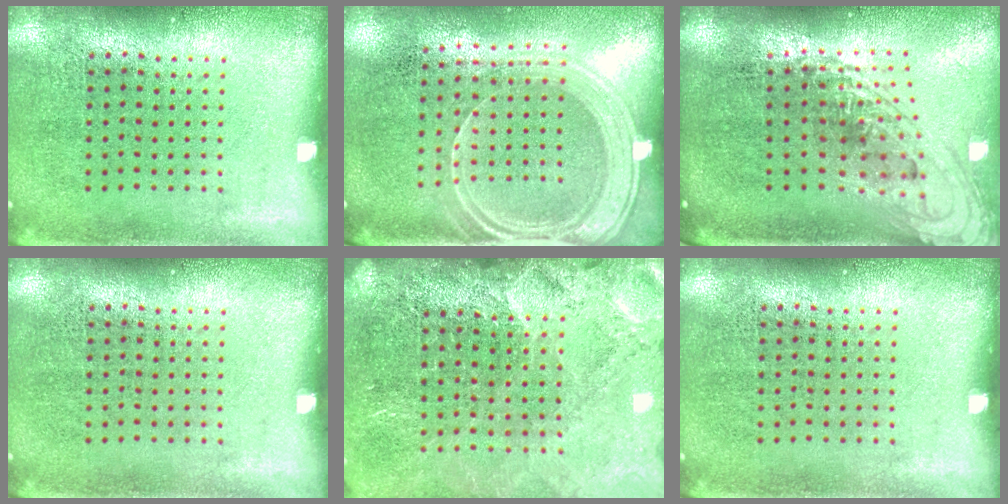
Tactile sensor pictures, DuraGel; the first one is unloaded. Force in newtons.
{"total": 1.8, "press": 1.5, "slide": 0.9}
{"total": 1.8, "press": 1.3, "slide": 1.2}
{"total": 0.0}
{"total": 3.4, "press": 3.0, "slide": 1.5}
{"total": 0.0}